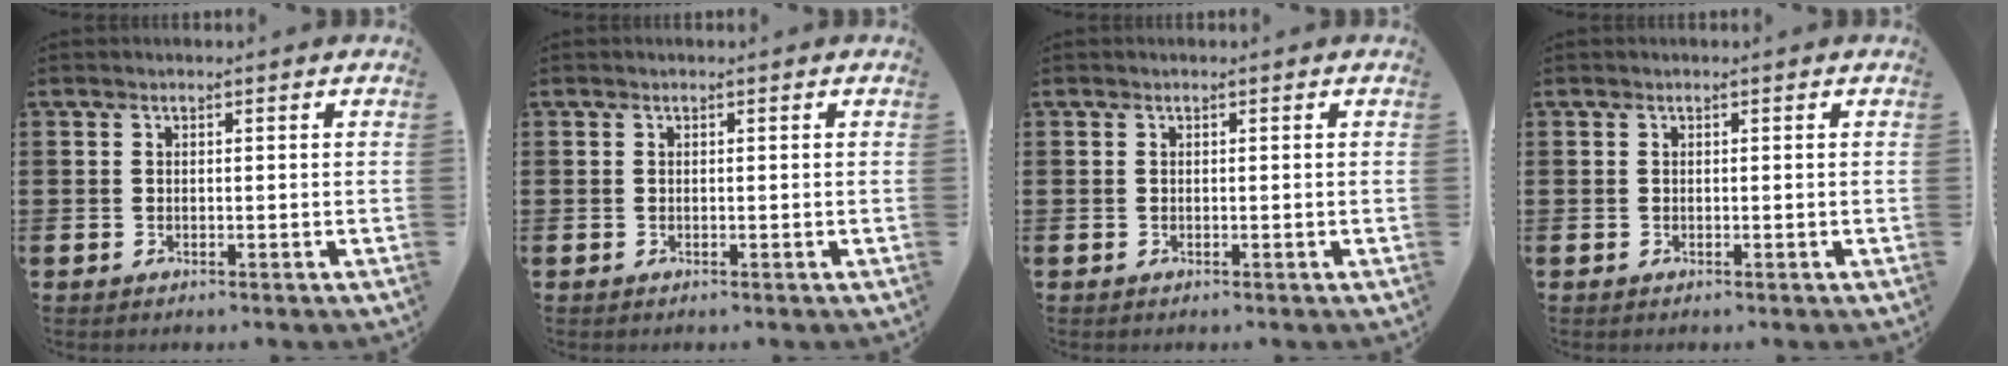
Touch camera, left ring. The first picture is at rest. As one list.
[{"total": 0.0}, {"total": 0.0}, {"total": 0.0}]